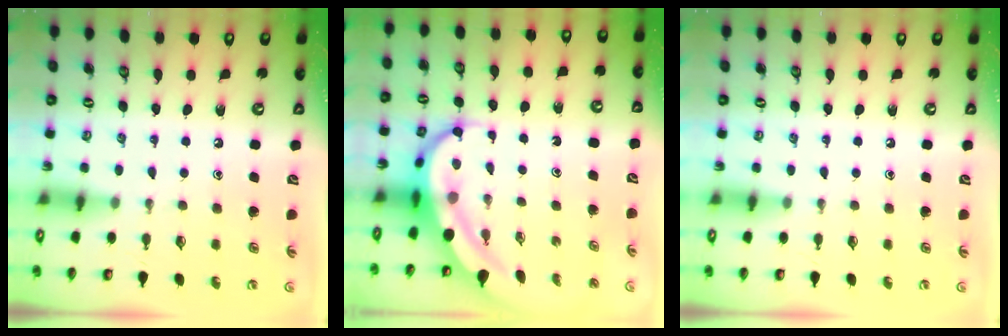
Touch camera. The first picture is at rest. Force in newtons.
{"total": 9.2, "press": 9.1, "slide": 0.9}
{"total": 0.0}